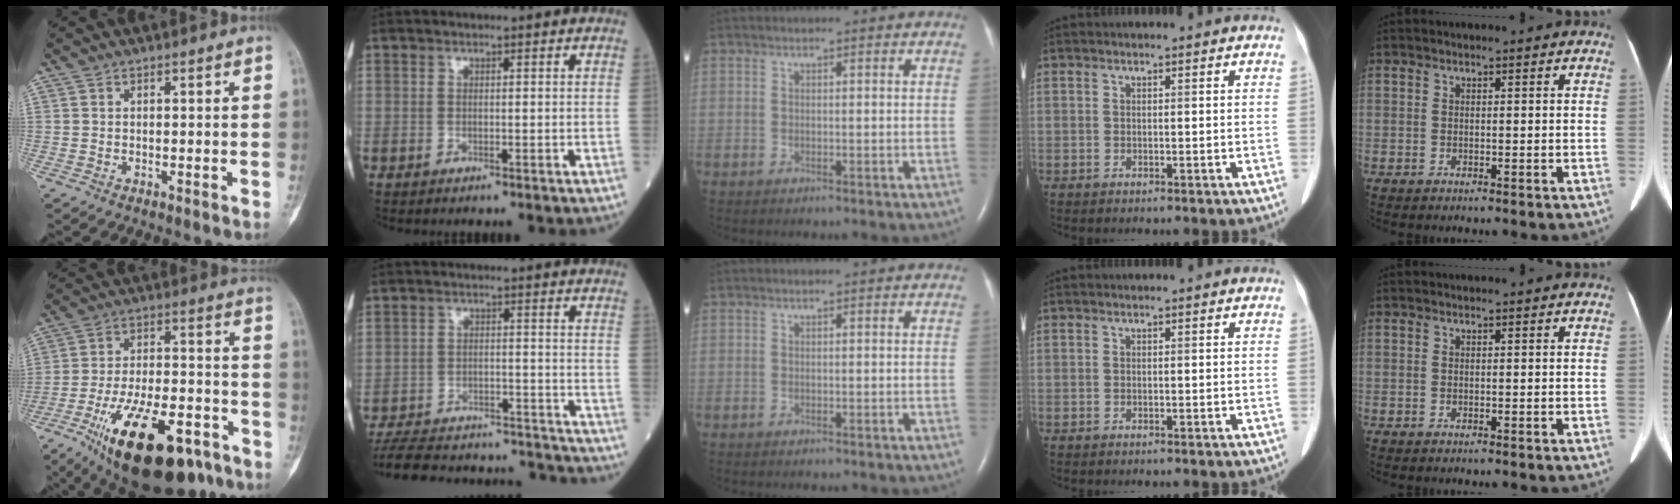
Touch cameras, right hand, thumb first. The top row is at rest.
{"thumb": {"total": 25.0, "force": [-14.3, 10.3, 17.8], "torque": [-0.281, 0.059, -0.225]}, "index": {"total": 23.2, "force": [-21.8, 4.3, 6.8], "torque": [-0.130, -0.007, -0.298]}}